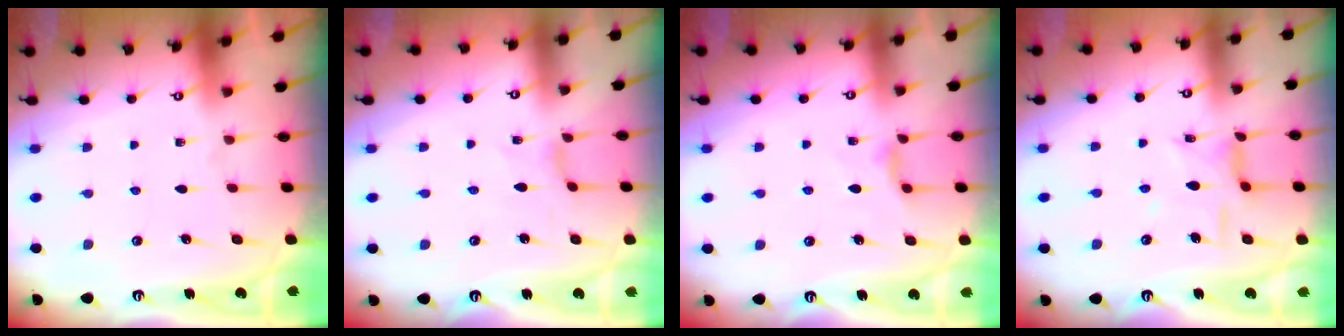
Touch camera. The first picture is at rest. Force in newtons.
{"total": 1.4, "press": 1.4, "slide": 0.3}
{"total": 5.7, "press": 5.7, "slide": 0.6}
{"total": 8.9, "press": 8.9, "slide": 0.6}